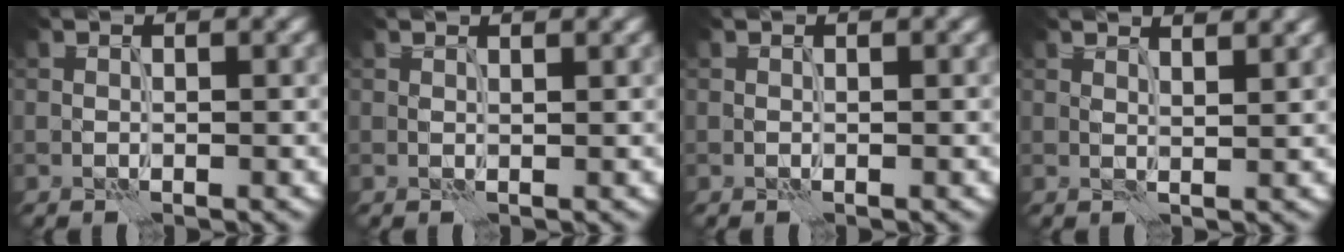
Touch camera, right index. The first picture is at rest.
{"total": 1.3, "force": [1.0, 0.4, 0.7], "torque": [-0.006, 0.000, 0.004]}
{"total": 0.0}
{"total": 3.9, "force": [2.9, 1.4, 2.2], "torque": [-0.010, 0.017, 0.019]}